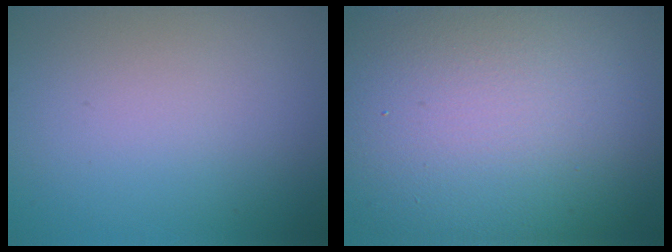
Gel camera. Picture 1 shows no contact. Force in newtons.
{"total": 17.2, "press": 17.2, "slide": 1.1}